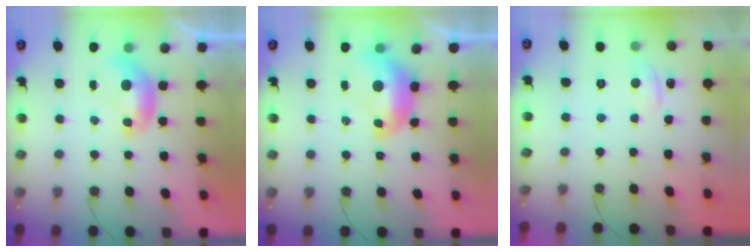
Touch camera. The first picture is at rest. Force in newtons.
{"total": 2.6, "press": 2.5, "slide": 0.7}
{"total": 1.7, "press": 1.5, "slide": 0.7}